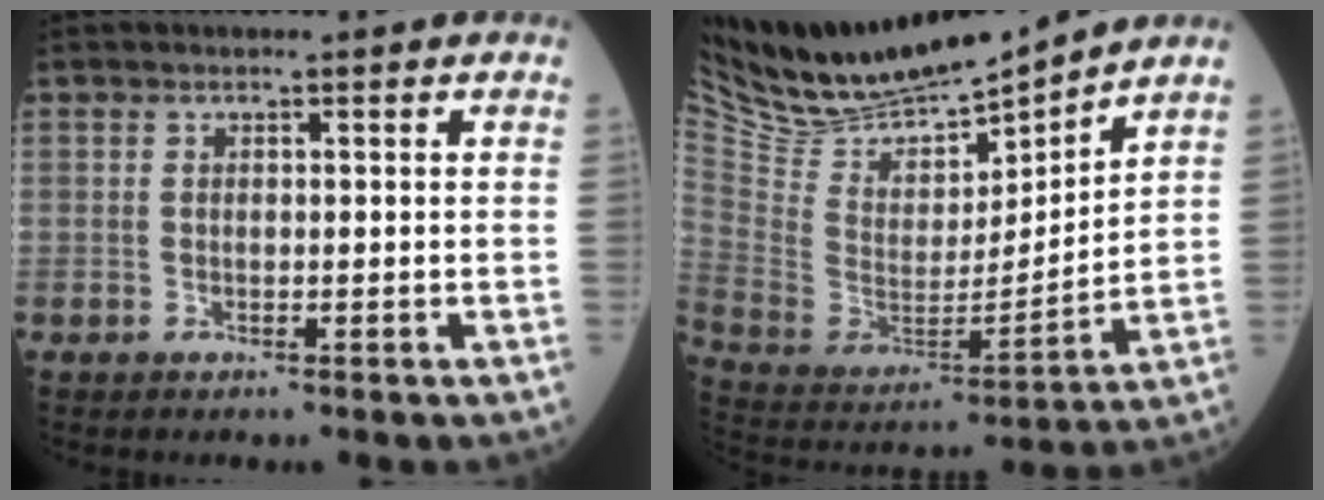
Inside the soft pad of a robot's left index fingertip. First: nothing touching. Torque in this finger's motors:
{"motor_torque": [-0.06, -0.50, -0.02, -0.01]}